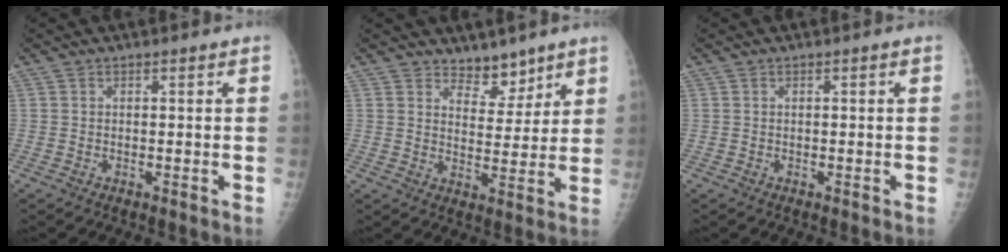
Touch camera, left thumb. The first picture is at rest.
{"total": 5.7, "force": [4.8, 2.9, 1.3], "torque": [0.014, -0.038, 0.079]}
{"total": 0.0}